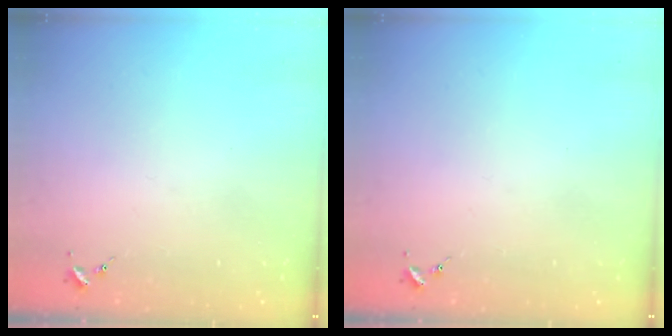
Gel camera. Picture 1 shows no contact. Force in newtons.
{"total": 0.0}